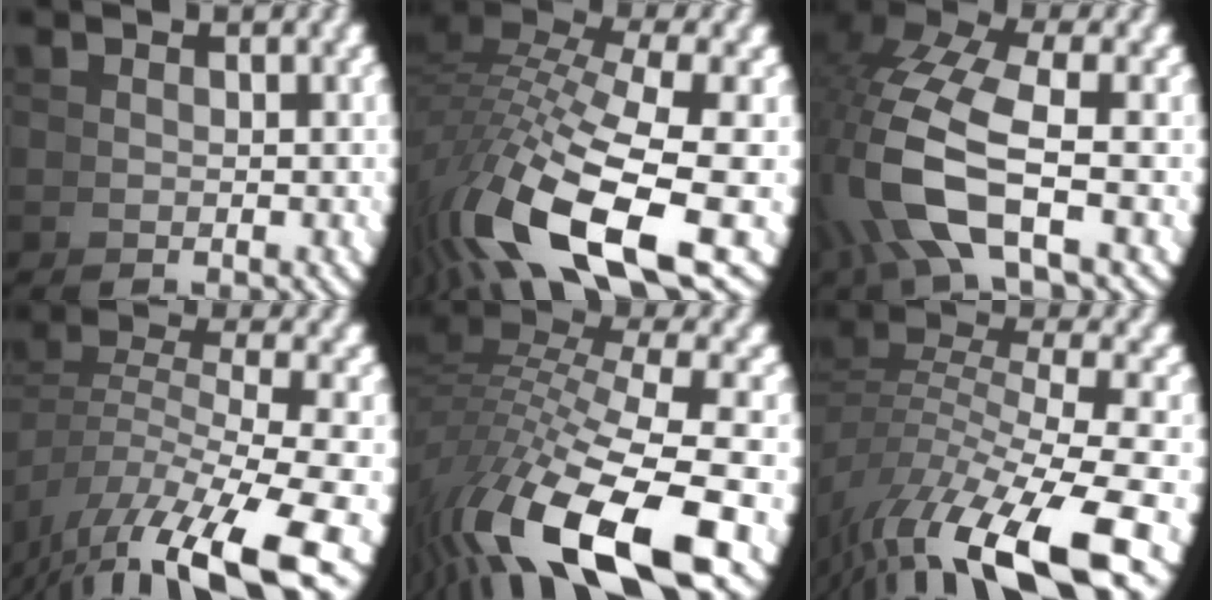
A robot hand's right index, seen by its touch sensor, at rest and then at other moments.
{"total": 10.9, "force": [-2.2, 6.0, 8.9], "torque": [-0.181, -0.032, -0.011]}
{"total": 8.0, "force": [-0.1, 4.4, 6.7], "torque": [-0.178, -0.026, 0.013]}
{"total": 8.4, "force": [-4.9, 2.8, 6.3], "torque": [-0.113, -0.034, -0.054]}
{"total": 9.6, "force": [-1.4, 4.8, 8.2], "torque": [-0.166, -0.019, -0.004]}
{"total": 8.4, "force": [-3.3, 3.9, 6.7], "torque": [-0.130, -0.026, -0.033]}